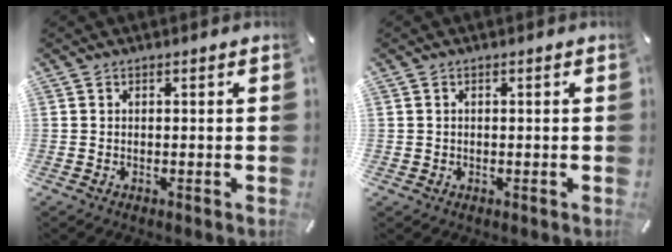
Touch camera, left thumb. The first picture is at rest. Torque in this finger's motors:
{"motor_torque": [0.05, -0.15, 0.04, 0.08, 0.00]}